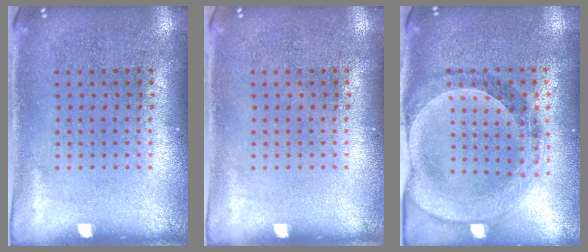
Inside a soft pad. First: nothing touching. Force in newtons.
{"total": 0.0}
{"total": 0.9, "press": 0.9, "slide": 0.2}